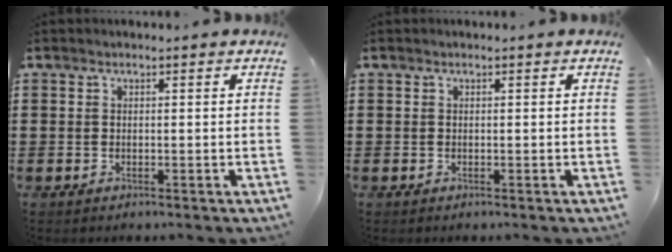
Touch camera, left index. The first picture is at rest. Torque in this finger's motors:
{"motor_torque": [0.00, 0.00, 0.02, -0.01]}